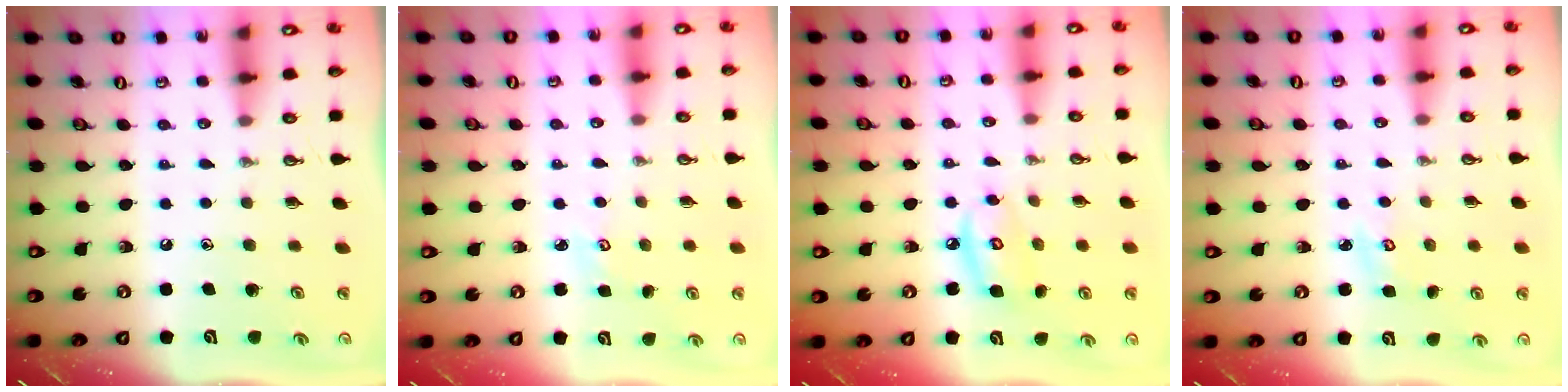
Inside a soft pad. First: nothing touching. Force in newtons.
{"total": 2.7, "press": 2.7, "slide": 0.3}
{"total": 7.3, "press": 7.3, "slide": 0.5}
{"total": 3.1, "press": 3.0, "slide": 0.3}